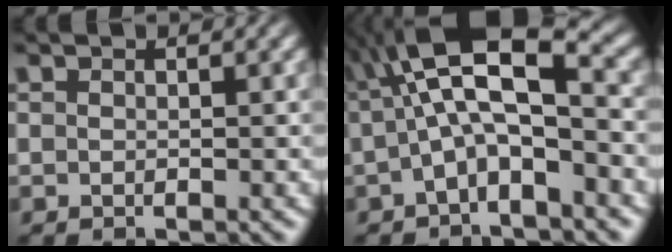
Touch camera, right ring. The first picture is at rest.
{"total": 10.1, "force": [2.1, 4.8, 8.6], "torque": [-0.137, 0.008, 0.027]}